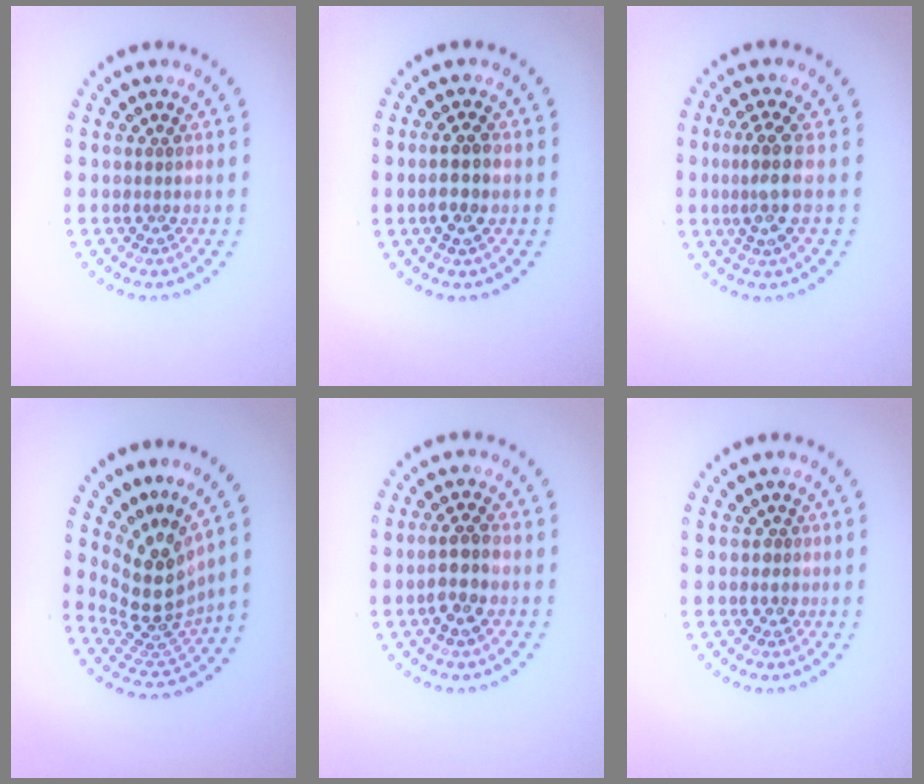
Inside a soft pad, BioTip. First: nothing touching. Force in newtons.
{"total": 2.8, "press": 2.7, "slide": 0.7}
{"total": 3.2, "press": 2.8, "slide": 1.6}
{"total": 4.9, "press": 3.5, "slide": 3.4}
{"total": 2.9, "press": 2.7, "slide": 0.9}
{"total": 0.7, "press": 0.4, "slide": 0.5}